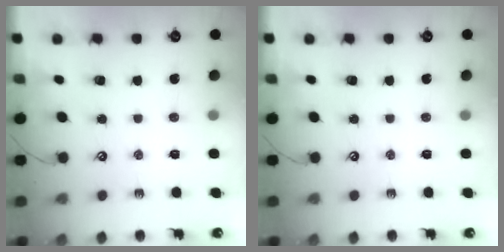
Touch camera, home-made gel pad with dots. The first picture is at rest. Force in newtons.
{"total": 0.0}